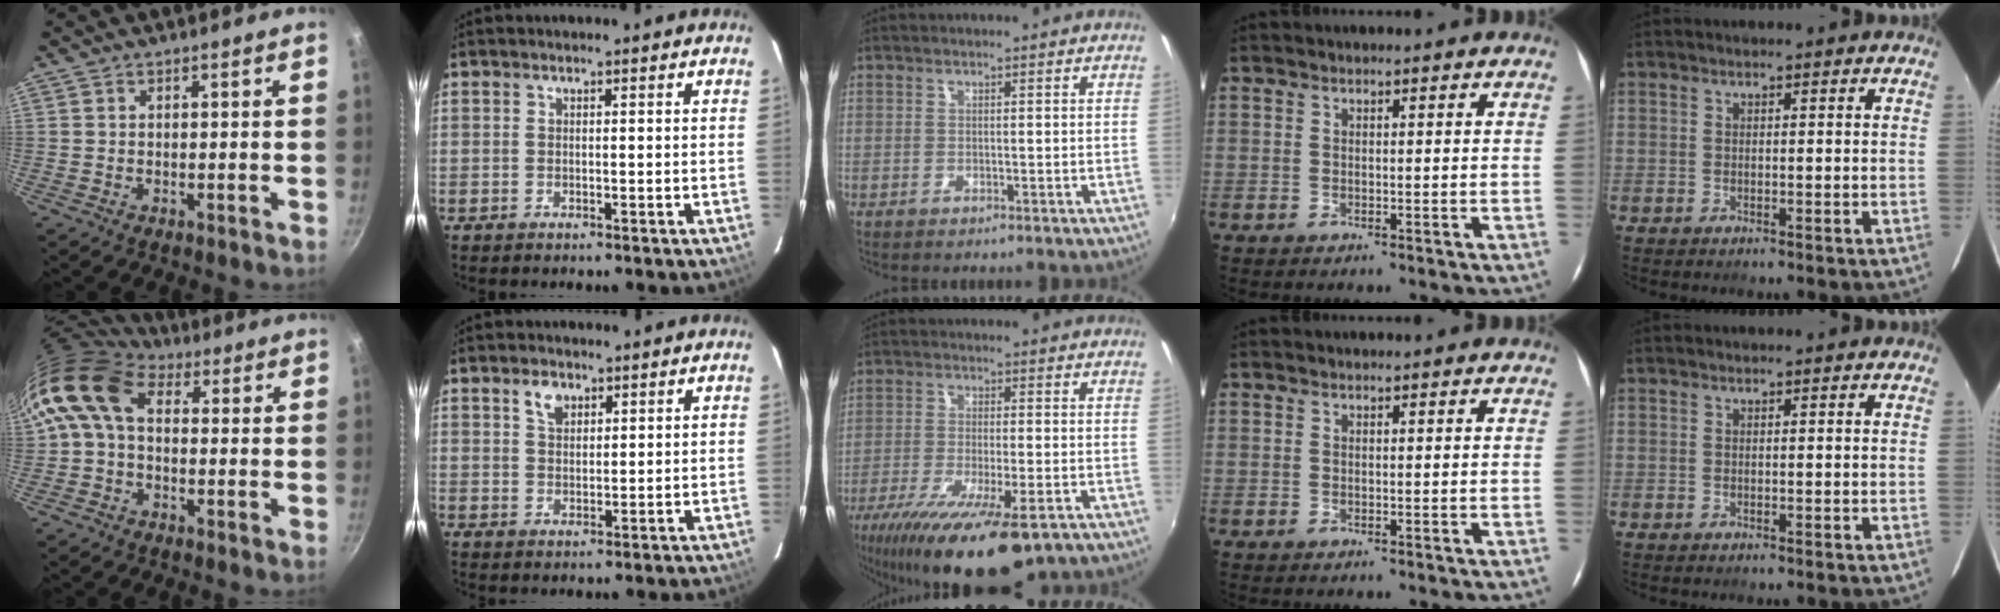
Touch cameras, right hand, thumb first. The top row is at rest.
{"thumb": {"total": 11.0, "force": [2.0, 7.6, 7.8], "torque": [-0.139, 0.022, 0.015]}, "index": {"total": 3.6, "force": [2.0, 2.3, 2.0], "torque": [-0.031, 0.010, 0.038]}, "middle": {"total": 19.1, "force": [-12.6, 4.6, 13.6], "torque": [-0.258, -0.069, -0.199]}}